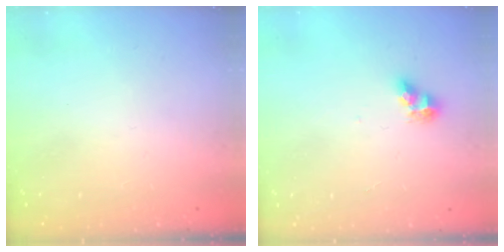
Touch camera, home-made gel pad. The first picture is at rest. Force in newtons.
{"total": 6.0, "press": 6.0, "slide": 0.1}